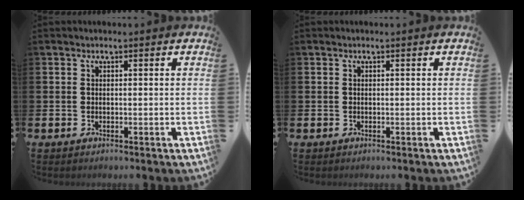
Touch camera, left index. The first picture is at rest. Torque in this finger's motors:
{"motor_torque": [-0.13, -0.06, -0.01, 0.00]}